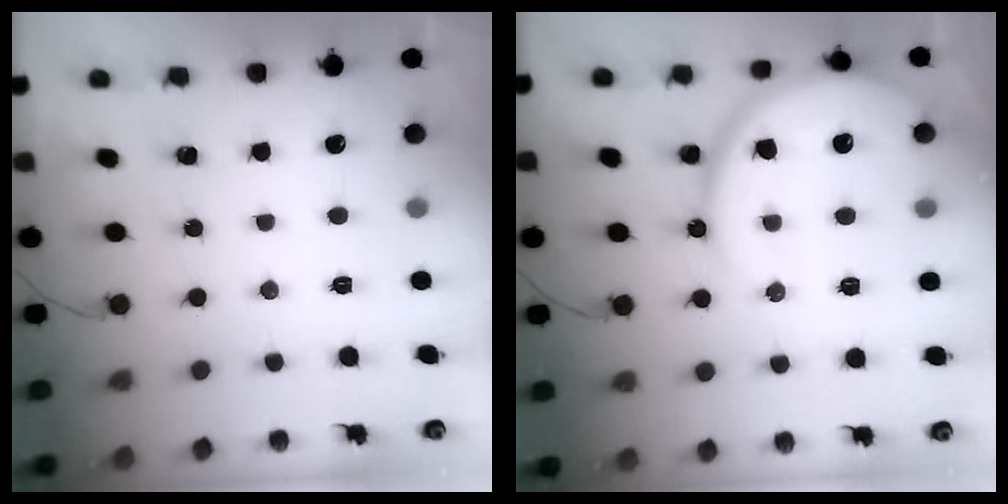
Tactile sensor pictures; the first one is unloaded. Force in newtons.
{"total": 15.4, "press": 15.4, "slide": 1.3}